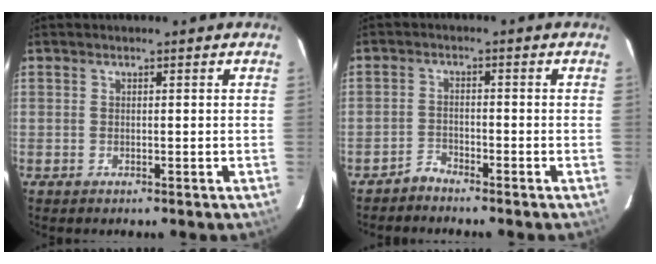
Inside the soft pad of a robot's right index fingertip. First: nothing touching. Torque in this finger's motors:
{"motor_torque": [-0.05, -0.09, -0.10, -0.06]}